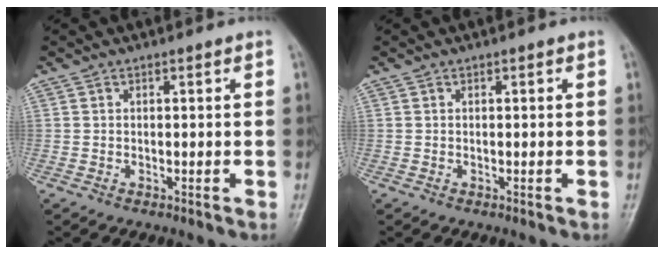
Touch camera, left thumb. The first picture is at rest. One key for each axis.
{"total": 0.0}